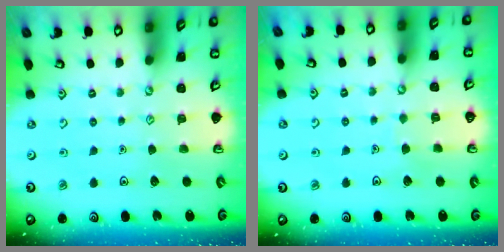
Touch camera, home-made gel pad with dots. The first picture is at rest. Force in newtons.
{"total": 2.4, "press": 2.4, "slide": 0.1}